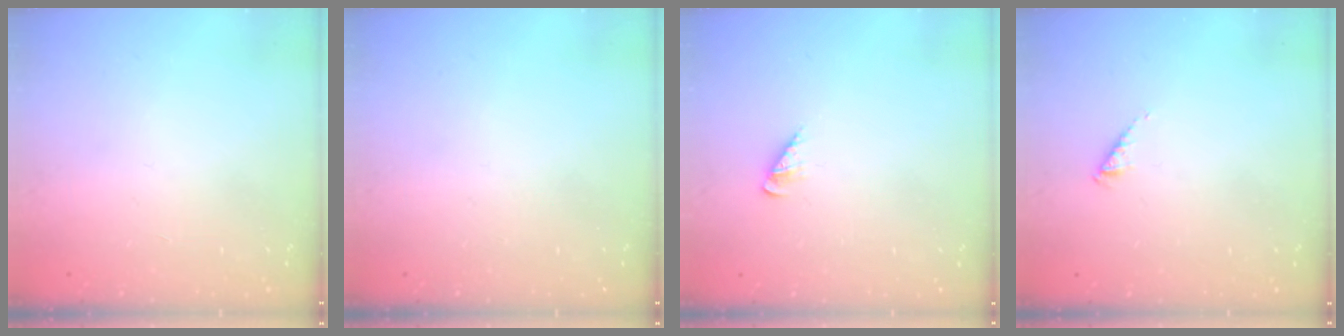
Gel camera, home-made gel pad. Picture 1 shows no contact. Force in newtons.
{"total": 0.0}
{"total": 3.3, "press": 3.2, "slide": 0.5}
{"total": 2.3, "press": 2.3, "slide": 0.4}